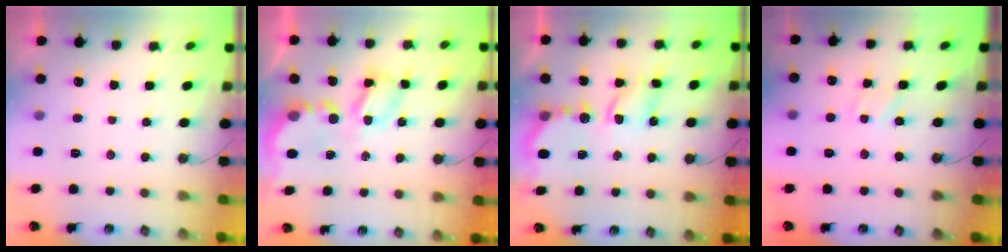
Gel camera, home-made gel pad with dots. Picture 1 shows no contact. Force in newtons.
{"total": 7.3, "press": 7.3, "slide": 0.5}
{"total": 6.5, "press": 6.5, "slide": 0.6}
{"total": 1.7, "press": 1.6, "slide": 0.2}